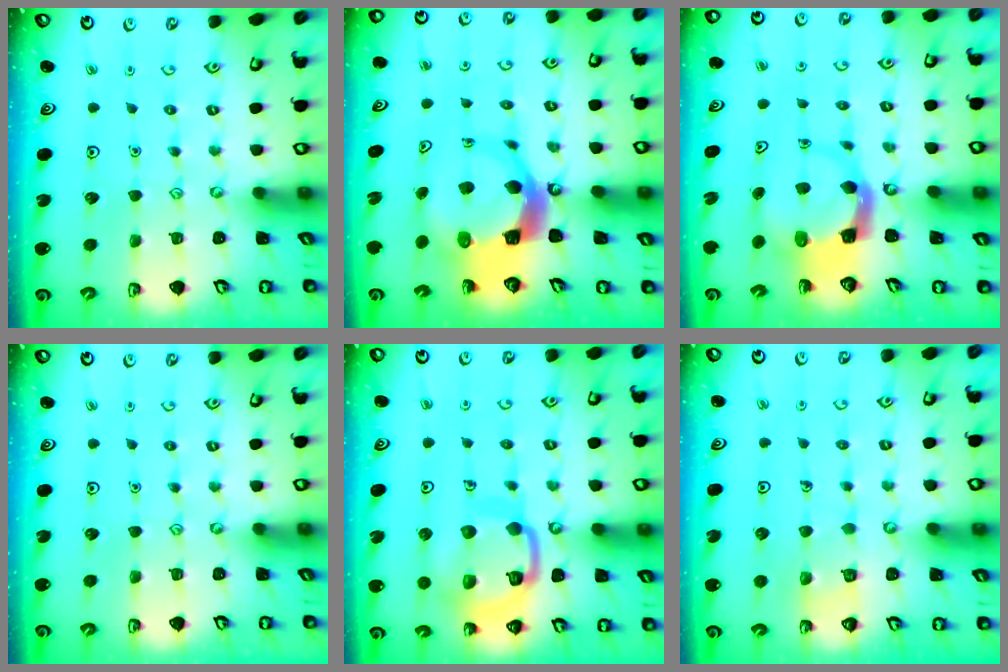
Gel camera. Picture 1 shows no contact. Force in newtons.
{"total": 8.6, "press": 8.5, "slide": 1.1}
{"total": 3.8, "press": 3.7, "slide": 0.6}
{"total": 0.0}
{"total": 14.6, "press": 14.5, "slide": 1.4}
{"total": 2.5, "press": 2.5, "slide": 0.1}